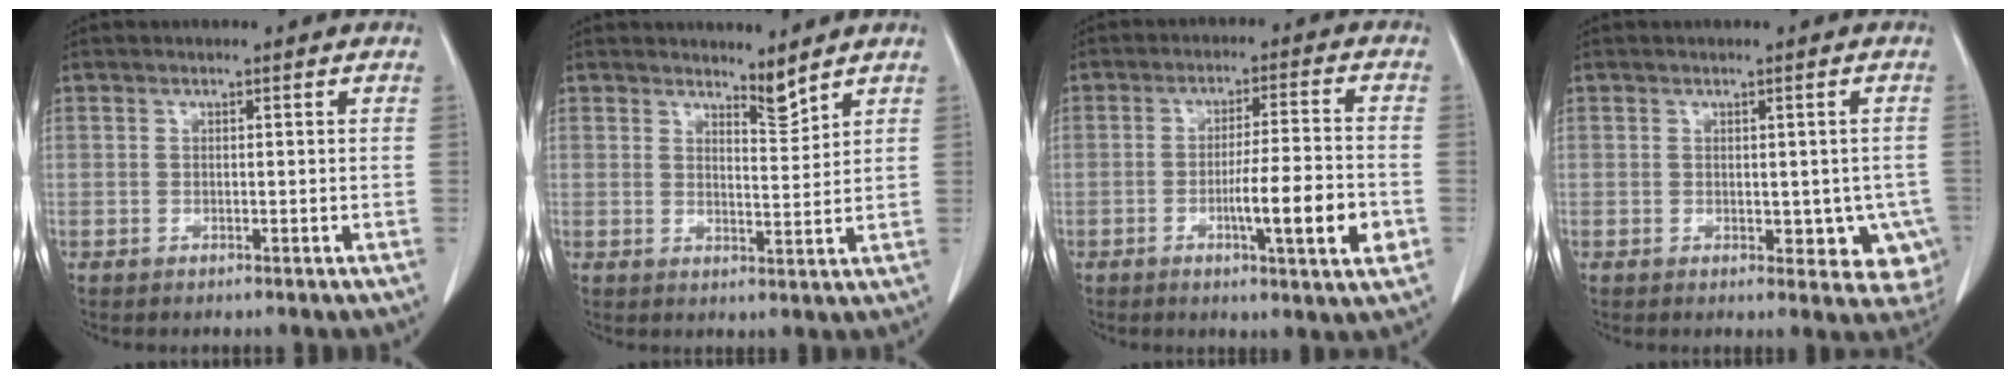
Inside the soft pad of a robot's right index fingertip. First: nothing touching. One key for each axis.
{"total": 2.8, "fx": 2.7, "fy": 0.1, "fz": 0.7, "tx": -0.013, "ty": -0.014, "tz": 0.048}
{"total": 10.5, "fx": -3.2, "fy": 0.4, "fz": 10.0, "tx": -0.154, "ty": -0.008, "tz": -0.051}
{"total": 7.8, "fx": -1.8, "fy": 4.6, "fz": 6.0, "tx": -0.040, "ty": 0.005, "tz": -0.016}